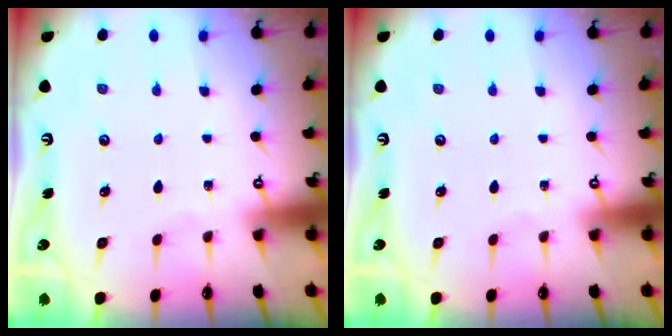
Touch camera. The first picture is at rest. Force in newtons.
{"total": 0.0}